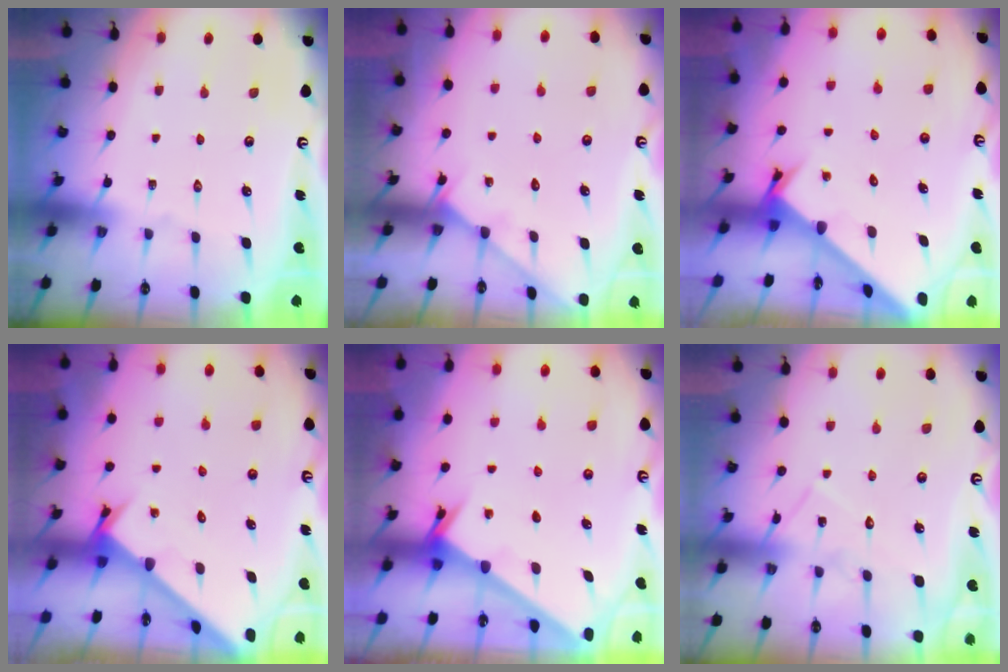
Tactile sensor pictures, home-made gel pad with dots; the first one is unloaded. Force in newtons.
{"total": 3.7, "press": 3.7, "slide": 0.5}
{"total": 2.6, "press": 2.6, "slide": 0.3}
{"total": 2.4, "press": 2.4, "slide": 0.2}
{"total": 2.4, "press": 2.4, "slide": 0.2}
{"total": 9.7, "press": 9.7, "slide": 0.7}